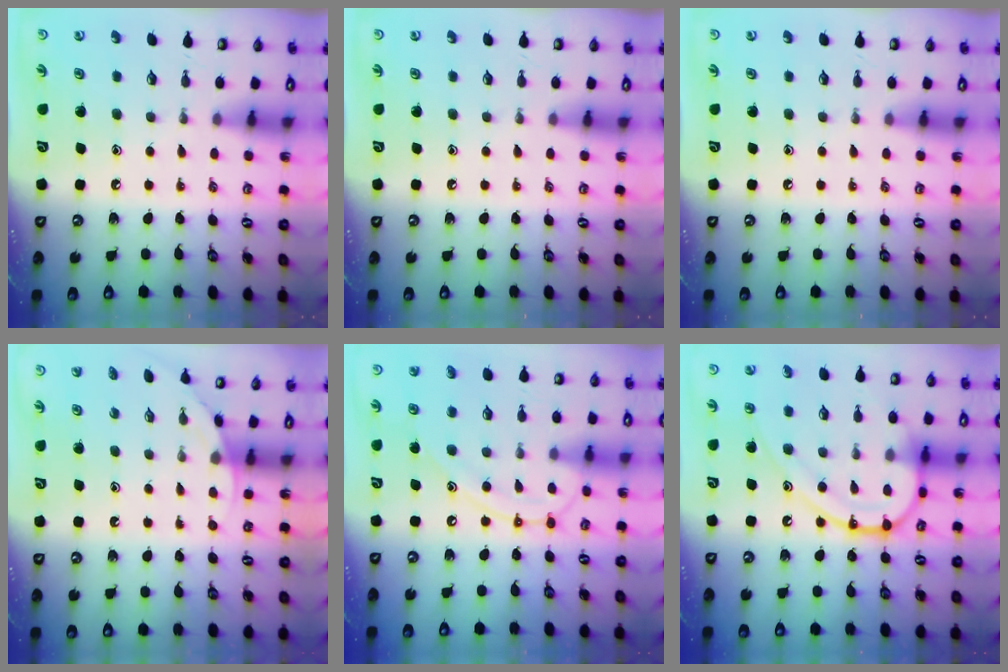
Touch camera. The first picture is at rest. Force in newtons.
{"total": 0.0}
{"total": 0.0}
{"total": 3.1, "press": 3.1, "slide": 0.2}
{"total": 13.0, "press": 13.0, "slide": 1.2}
{"total": 15.2, "press": 15.1, "slide": 1.5}